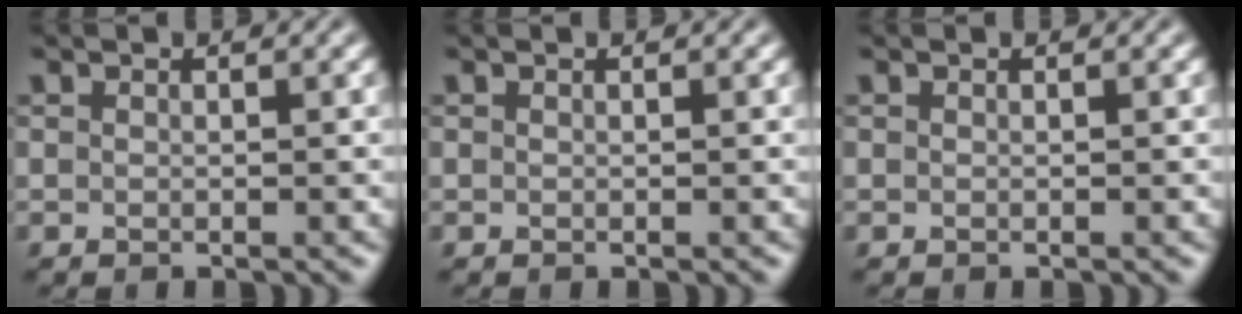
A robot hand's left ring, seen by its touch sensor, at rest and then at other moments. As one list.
[{"total": 0.0}, {"total": 0.0}]